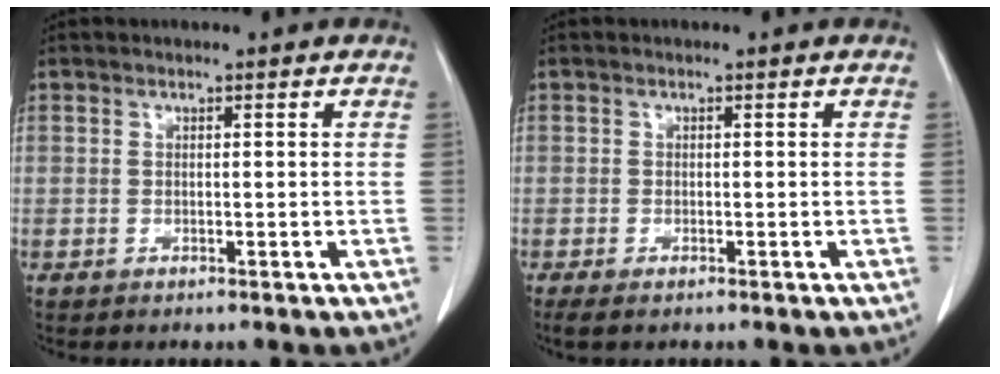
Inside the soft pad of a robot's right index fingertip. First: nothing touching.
{"total": 2.5, "force": [-1.5, 1.2, 1.7], "torque": [-0.039, -0.007, -0.023]}